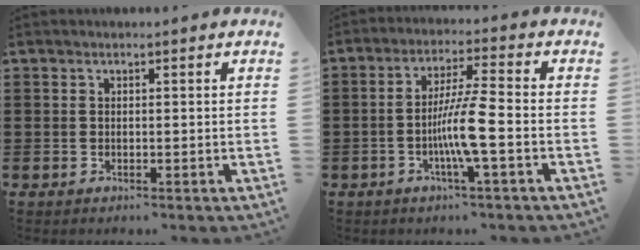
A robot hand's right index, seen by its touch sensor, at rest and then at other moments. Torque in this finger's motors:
{"motor_torque": [2.14, 0.00, 0.27, 0.21]}